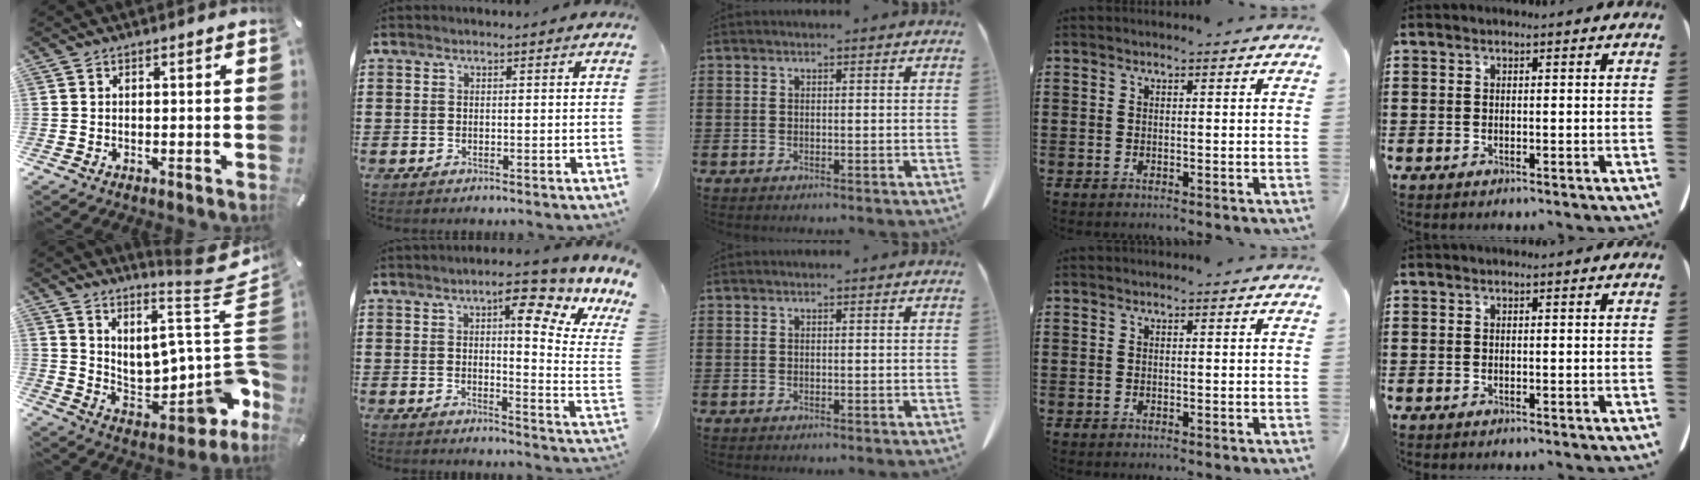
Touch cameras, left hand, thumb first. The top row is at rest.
{"thumb": {"total": 16.0, "force": [6.3, 6.6, 13.1], "torque": [-0.148, -0.102, 0.098]}, "index": {"total": 10.3, "force": [6.9, 1.4, 7.5], "torque": [-0.112, -0.044, 0.104]}}